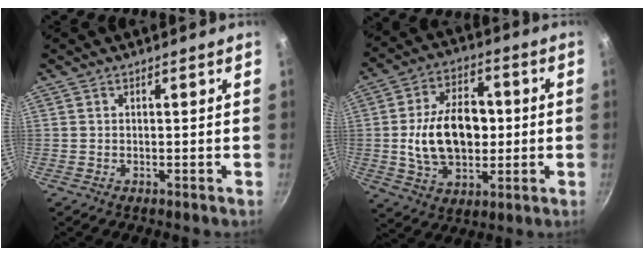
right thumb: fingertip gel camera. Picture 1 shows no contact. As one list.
[{"total": 16.4, "force": [-0.1, 10.9, 12.3], "torque": [-0.178, 0.017, -0.001]}]